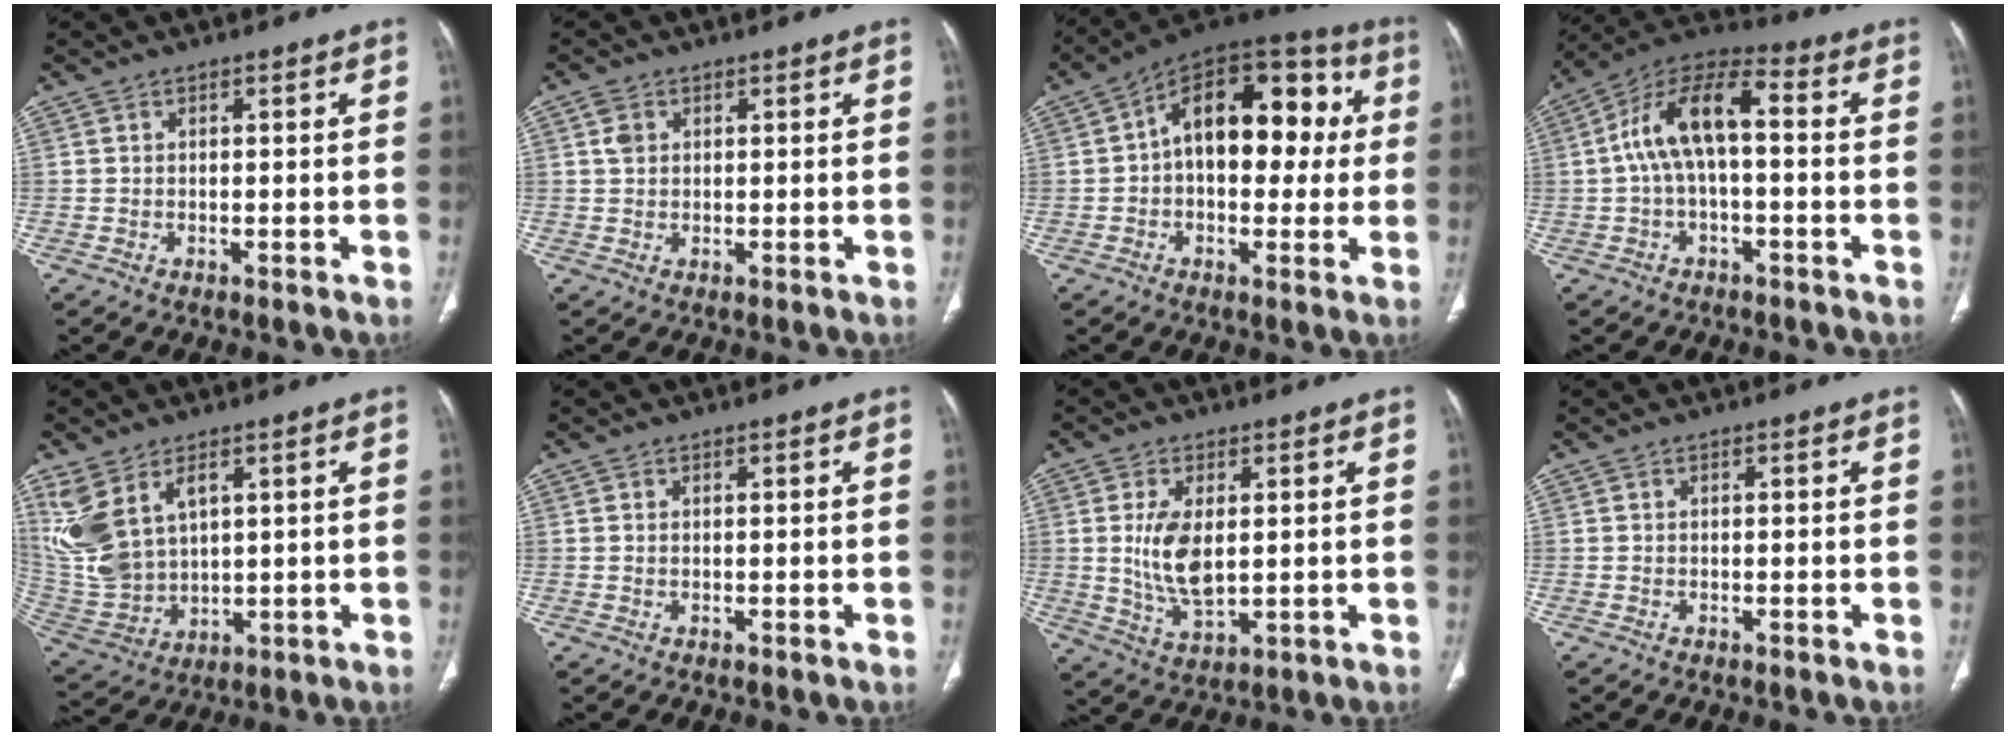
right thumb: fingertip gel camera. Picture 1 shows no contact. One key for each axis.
{"total": 2.2, "fx": 0.8, "fy": 1.7, "fz": 1.2, "tx": -0.020, "ty": 0.002, "tz": 0.016}
{"total": 20.0, "fx": 2.4, "fy": 11.9, "fz": 15.9, "tx": -0.187, "ty": 0.045, "tz": 0.026}
{"total": 12.3, "fx": 0.3, "fy": 5.7, "fz": 10.8, "tx": -0.203, "ty": 0.046, "tz": -0.005}
{"total": 13.8, "fx": 5.9, "fy": 8.5, "fz": 9.2, "tx": -0.197, "ty": -0.016, "tz": 0.145}
{"total": 0.0}
{"total": 8.9, "fx": 1.1, "fy": 4.5, "fz": 7.6, "tx": -0.148, "ty": -0.015, "tz": 0.031}
{"total": 0.0}